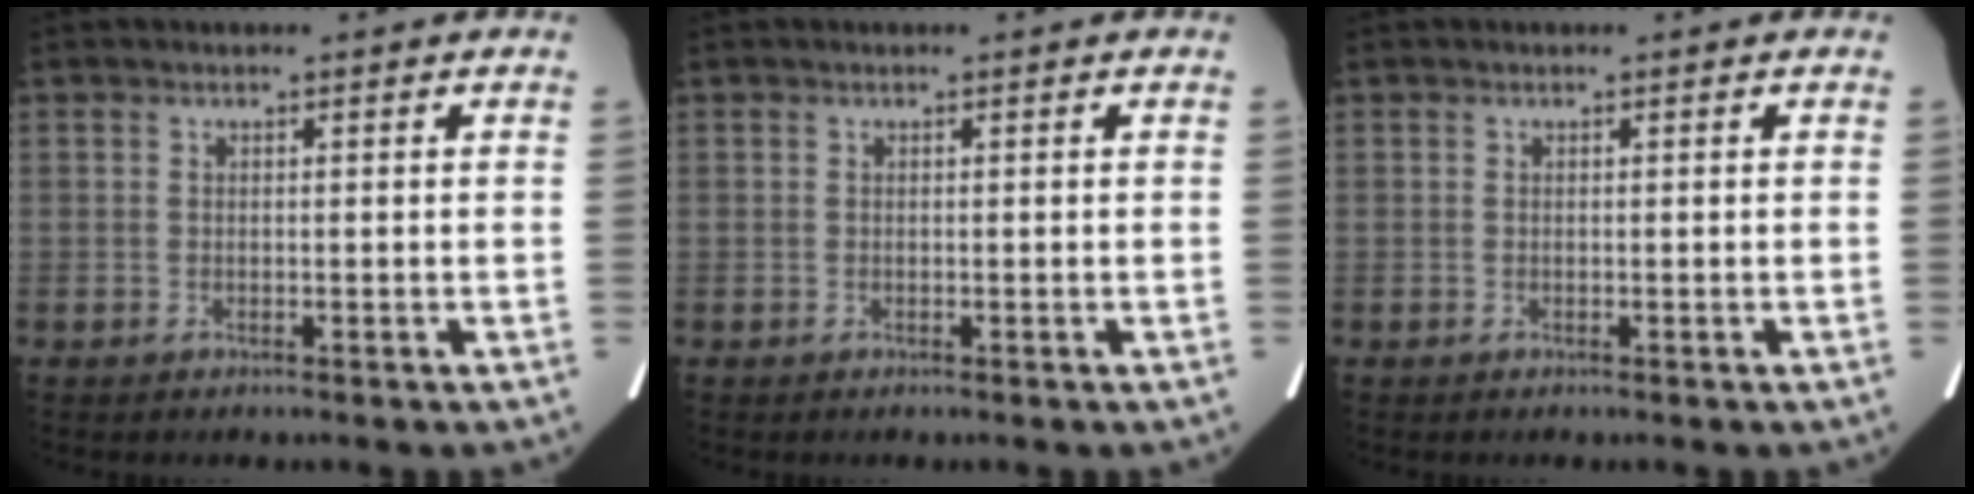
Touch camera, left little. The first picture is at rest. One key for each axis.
{"total": 0.0}
{"total": 0.0}